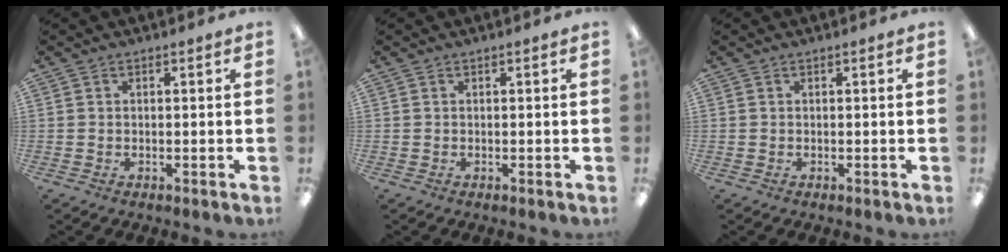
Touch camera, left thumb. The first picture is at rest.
{"total": 0.0}
{"total": 0.0}